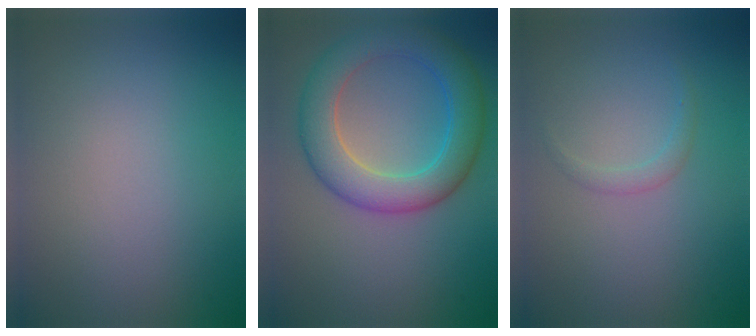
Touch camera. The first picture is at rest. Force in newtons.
{"total": 6.7, "press": 6.7, "slide": 0.1}
{"total": 1.0, "press": 1.0, "slide": 0.0}